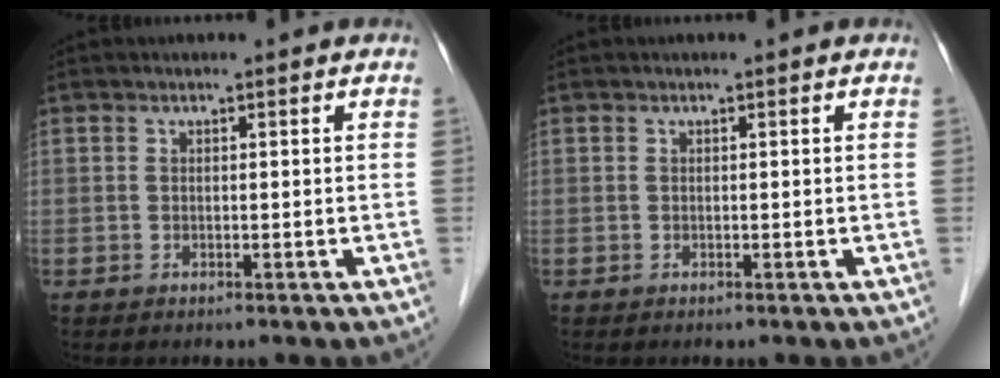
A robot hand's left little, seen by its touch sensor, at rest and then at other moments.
{"total": 0.0}